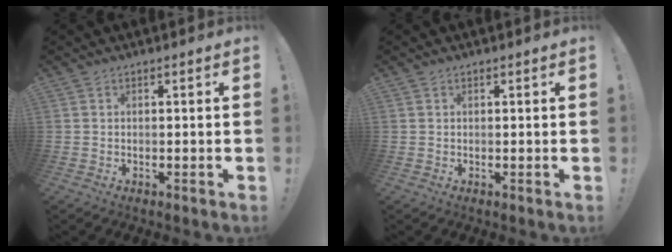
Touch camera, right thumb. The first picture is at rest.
{"total": 0.0}